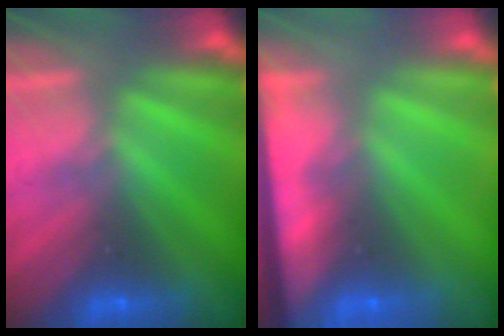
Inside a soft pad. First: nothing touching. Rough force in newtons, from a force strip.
{"total": 10.0}